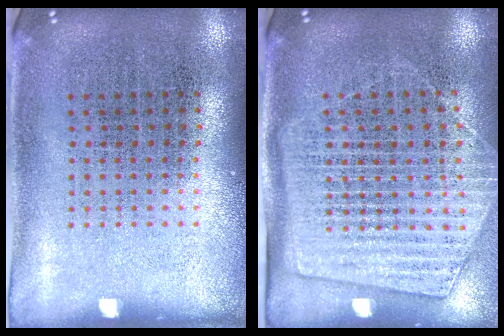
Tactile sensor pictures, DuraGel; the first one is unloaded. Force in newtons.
{"total": 1.7, "press": 1.5, "slide": 0.8}